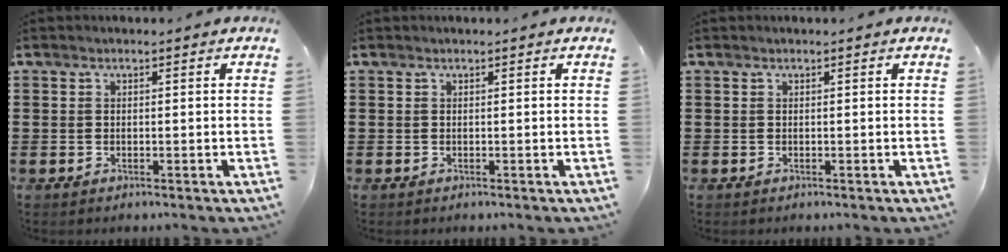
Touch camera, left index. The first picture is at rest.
{"total": 0.0}
{"total": 0.0}